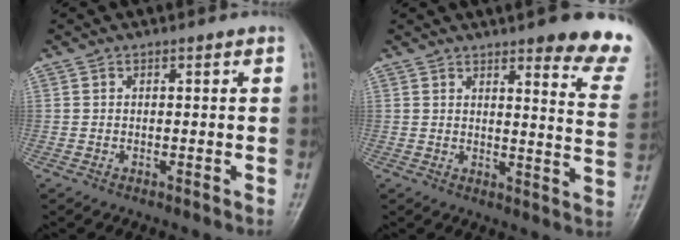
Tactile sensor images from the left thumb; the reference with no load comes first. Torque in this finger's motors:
{"motor_torque": [0.69, 0.01, 1.11, -1.14, 0.06]}